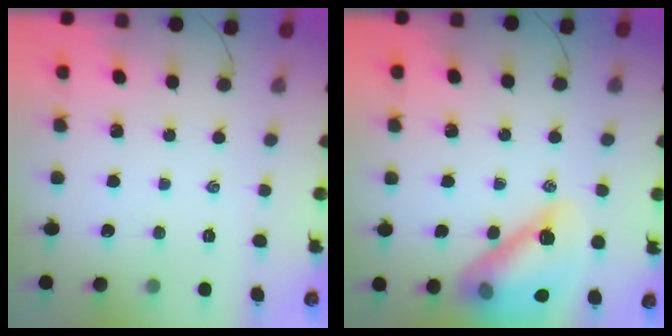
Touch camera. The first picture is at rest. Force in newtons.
{"total": 17.7, "press": 17.5, "slide": 2.4}